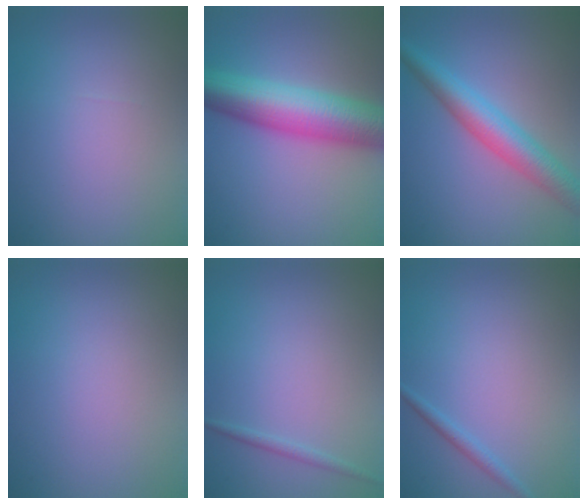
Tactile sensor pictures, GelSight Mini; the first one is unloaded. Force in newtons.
{"total": 9.6, "press": 9.6, "slide": 0.2}
{"total": 5.3, "press": 5.3, "slide": 0.1}
{"total": 0.0}
{"total": 0.9, "press": 0.9, "slide": 0.1}
{"total": 1.2, "press": 1.2, "slide": 0.0}